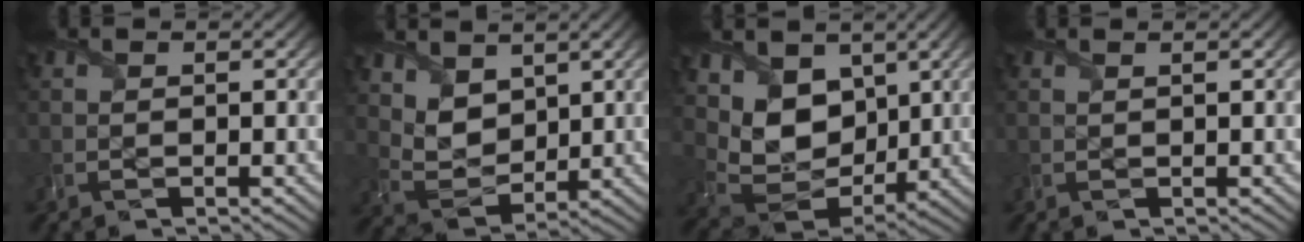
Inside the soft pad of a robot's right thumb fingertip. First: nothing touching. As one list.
[{"total": 6.4, "force": [3.7, 4.0, 3.2], "torque": [-0.092, -0.016, 0.070]}, {"total": 10.2, "force": [4.1, 7.3, 5.9], "torque": [-0.150, -0.019, 0.075]}, {"total": 0.8, "force": [0.4, 0.0, 0.7], "torque": [-0.016, 0.003, 0.005]}]